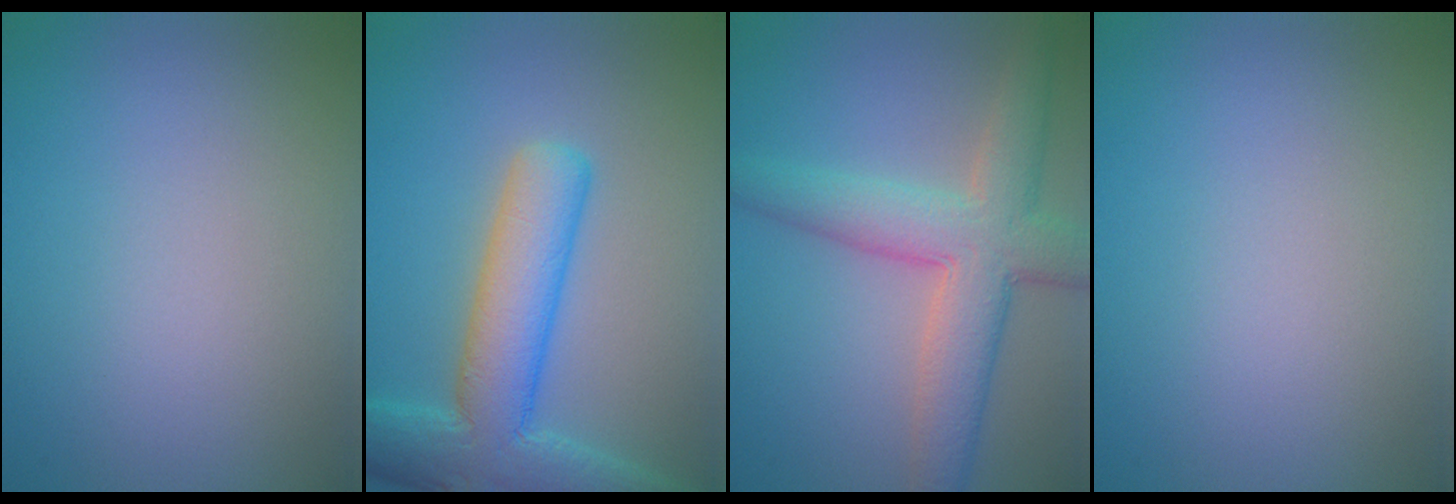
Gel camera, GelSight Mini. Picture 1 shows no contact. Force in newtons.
{"total": 8.9, "press": 8.8, "slide": 0.4}
{"total": 6.5, "press": 6.4, "slide": 0.4}
{"total": 0.0}